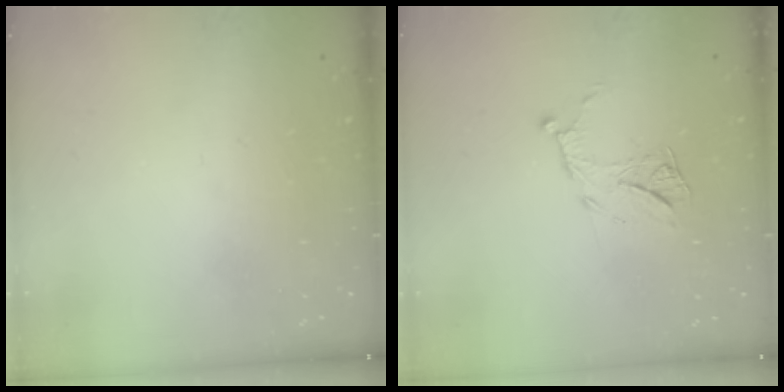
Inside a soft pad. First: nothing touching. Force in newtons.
{"total": 11.8, "press": 11.8, "slide": 0.8}